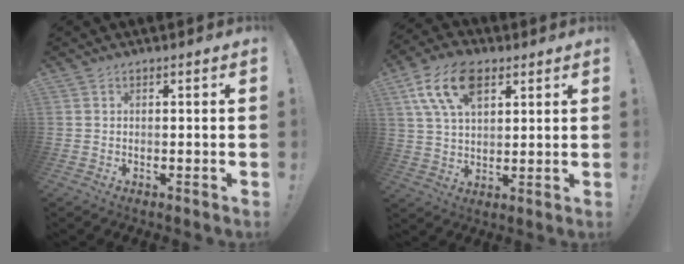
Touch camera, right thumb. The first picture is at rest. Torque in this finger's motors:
{"motor_torque": [0.40, 0.45, 0.18, 0.18, 0.11]}